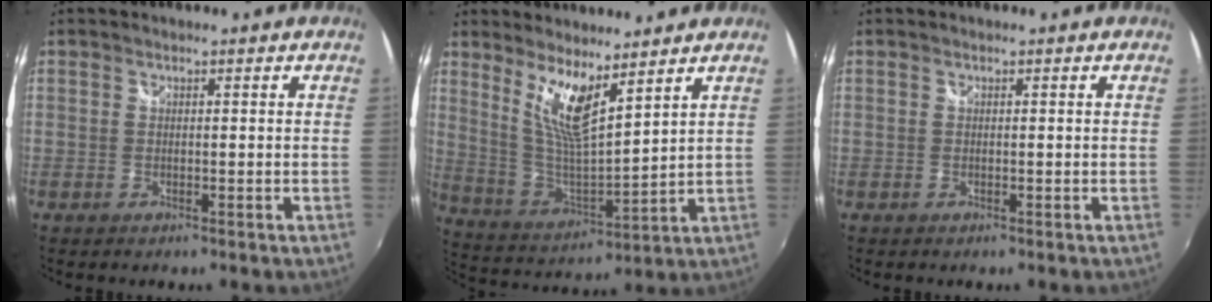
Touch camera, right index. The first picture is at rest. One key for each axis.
{"total": 10.4, "fx": 6.8, "fy": 2.0, "fz": 7.6, "tx": -0.143, "ty": -0.016, "tz": 0.138}
{"total": 0.0}